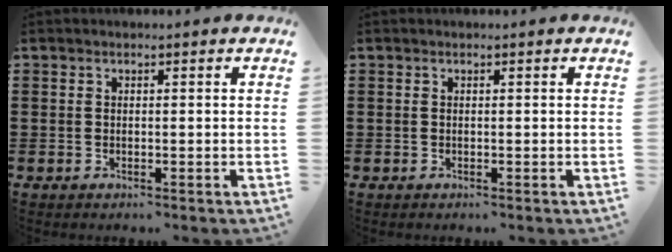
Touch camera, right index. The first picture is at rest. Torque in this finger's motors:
{"motor_torque": [-0.23, 0.10, 0.00, -0.01]}